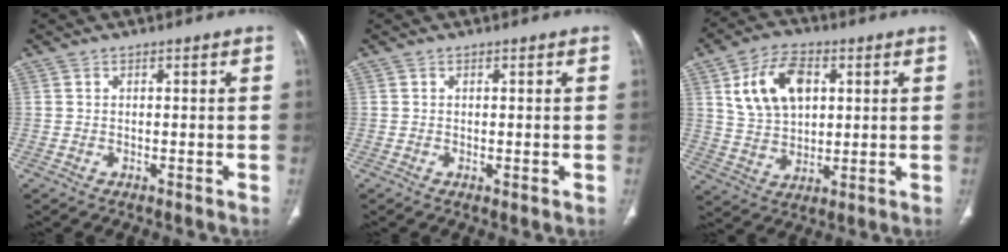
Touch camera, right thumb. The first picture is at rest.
{"total": 0.8, "force": [0.0, 0.2, 0.7], "torque": [-0.015, -0.005, 0.002]}
{"total": 12.8, "force": [4.1, 8.2, 8.8], "torque": [-0.138, -0.004, 0.081]}